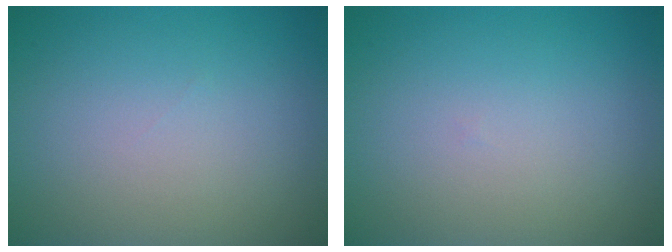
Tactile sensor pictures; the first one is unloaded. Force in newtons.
{"total": 0.0}